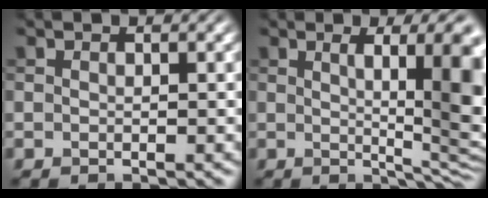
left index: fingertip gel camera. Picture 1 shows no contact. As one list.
[{"total": 11.1, "force": [1.5, 2.7, 10.7], "torque": [-0.121, 0.000, 0.027]}]